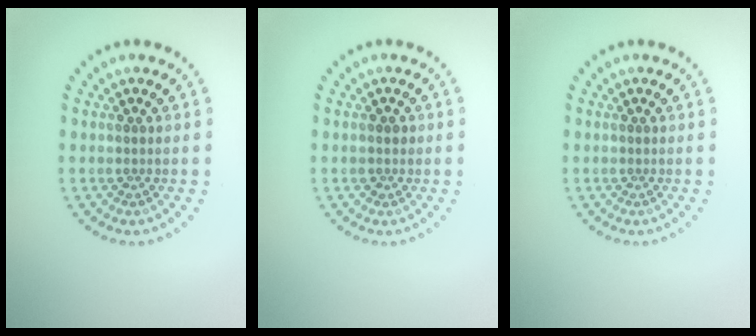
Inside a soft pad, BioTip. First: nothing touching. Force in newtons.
{"total": 0.8, "press": 0.8, "slide": 0.3}
{"total": 0.0}